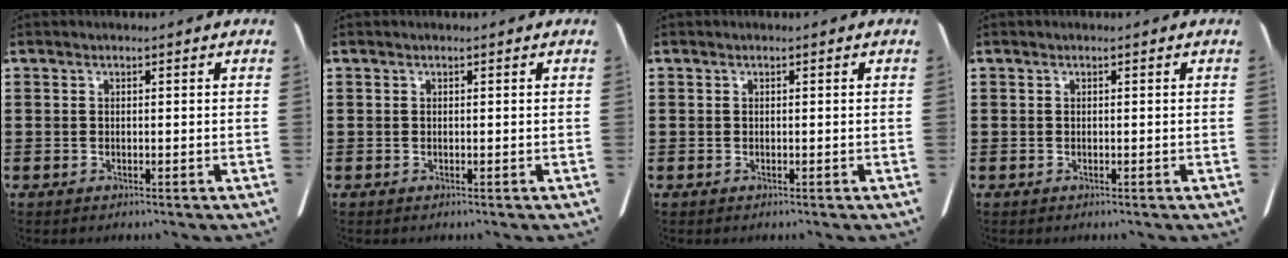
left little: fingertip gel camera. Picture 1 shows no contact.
{"total": 0.0}
{"total": 0.0}
{"total": 0.0}